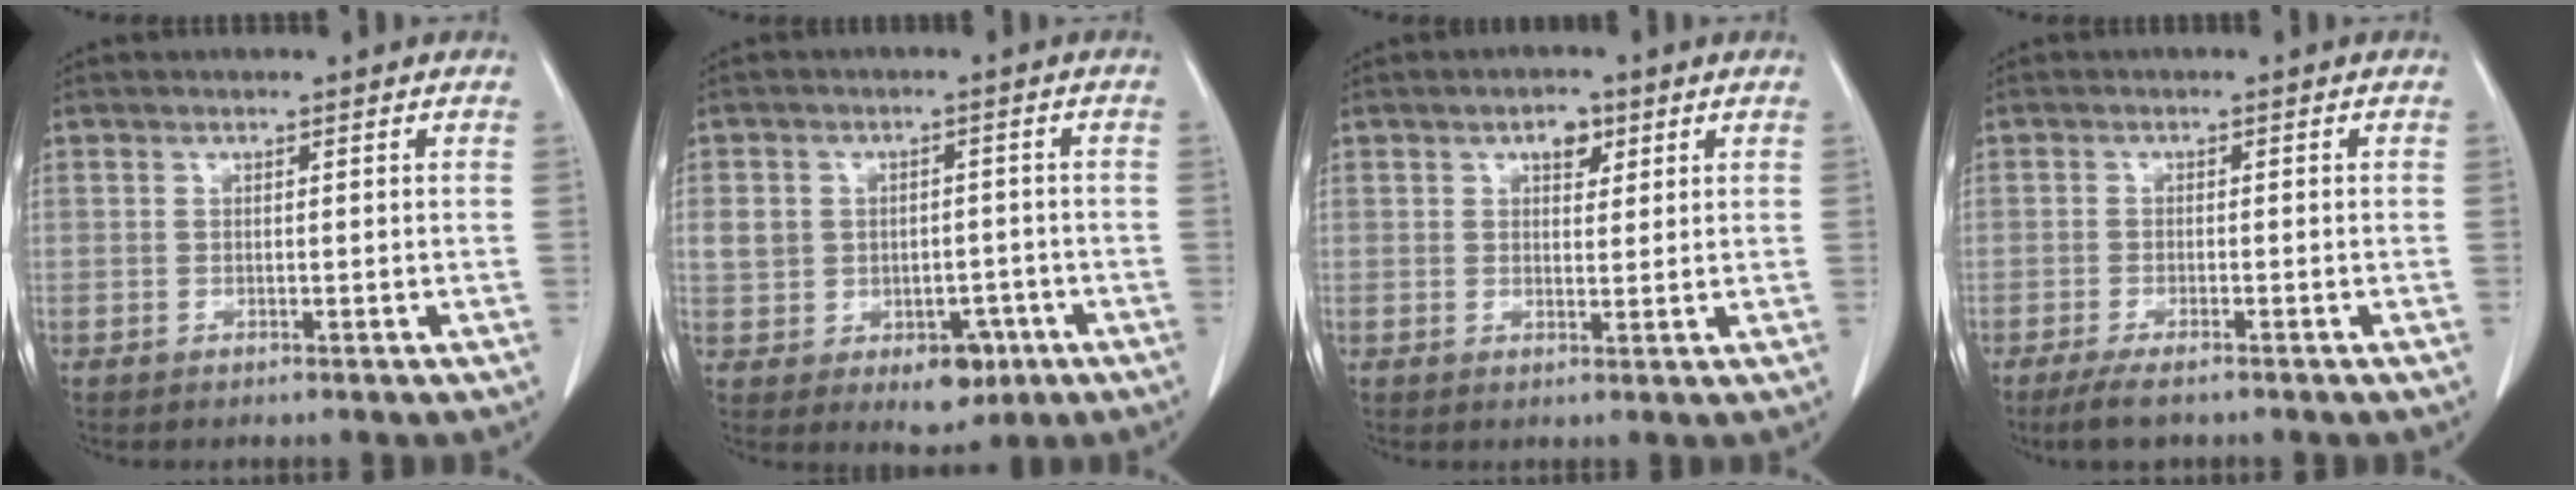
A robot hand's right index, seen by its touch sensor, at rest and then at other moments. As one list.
[{"total": 9.1, "force": [-2.3, 7.3, 5.0], "torque": [-0.063, 0.018, -0.016]}, {"total": 3.2, "force": [1.7, 1.8, 2.1], "torque": [-0.030, 0.004, 0.025]}, {"total": 4.3, "force": [-3.2, 0.8, 2.7], "torque": [-0.051, -0.009, -0.053]}]